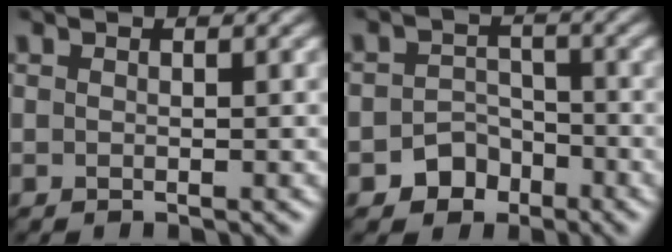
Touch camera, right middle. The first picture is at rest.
{"total": 3.0, "force": [-1.8, 2.3, 0.8], "torque": [-0.002, 0.003, -0.032]}